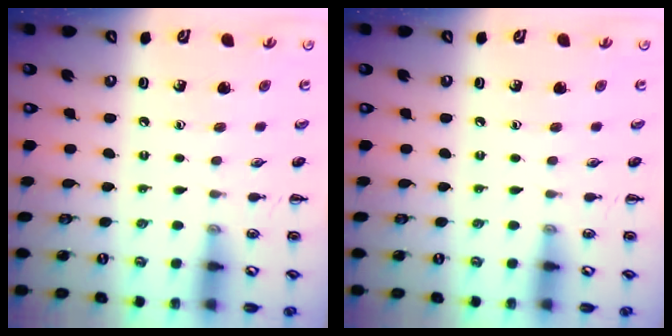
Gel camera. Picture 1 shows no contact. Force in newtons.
{"total": 0.0}